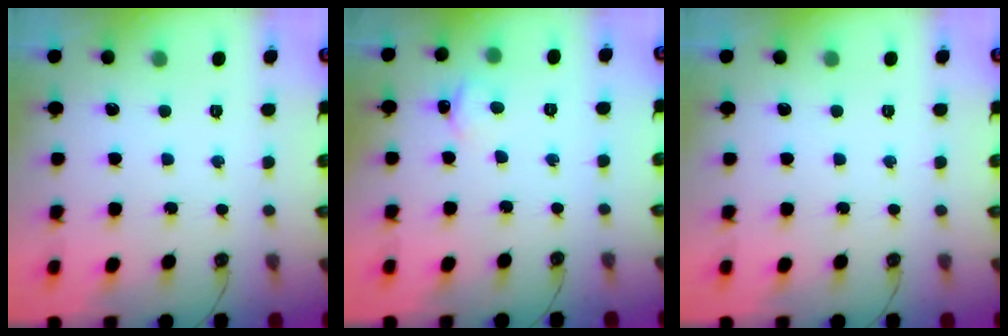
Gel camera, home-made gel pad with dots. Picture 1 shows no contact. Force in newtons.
{"total": 3.6, "press": 3.5, "slide": 0.5}
{"total": 0.0}